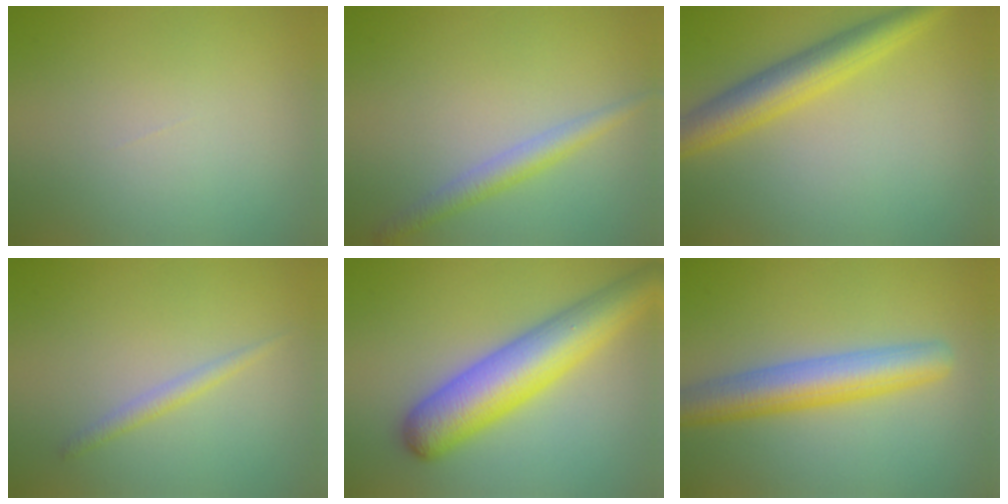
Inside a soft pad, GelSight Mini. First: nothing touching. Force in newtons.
{"total": 2.4, "press": 2.4, "slide": 0.1}
{"total": 5.2, "press": 5.2, "slide": 0.2}
{"total": 1.3, "press": 1.3, "slide": 0.1}
{"total": 8.4, "press": 8.4, "slide": 0.3}
{"total": 5.8, "press": 5.8, "slide": 0.2}